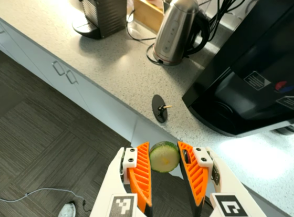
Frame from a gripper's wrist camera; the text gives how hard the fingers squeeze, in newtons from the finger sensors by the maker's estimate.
{"total": 7.4, "left": 7.7, "right": 7.2}